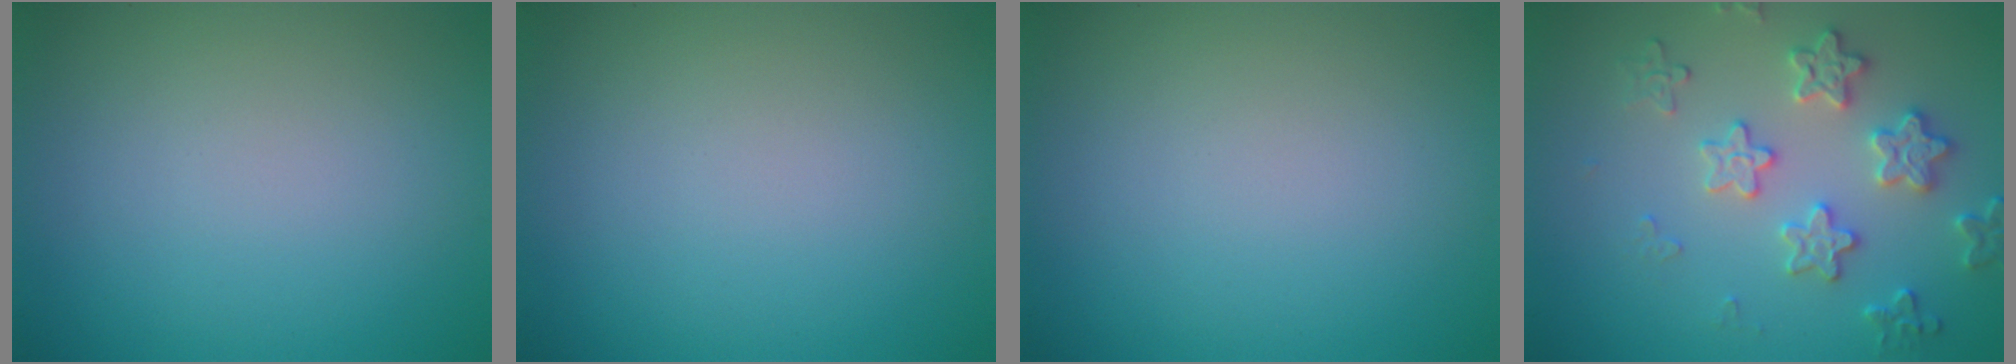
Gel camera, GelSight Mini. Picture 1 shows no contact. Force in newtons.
{"total": 0.0}
{"total": 0.0}
{"total": 3.6, "press": 3.4, "slide": 1.2}